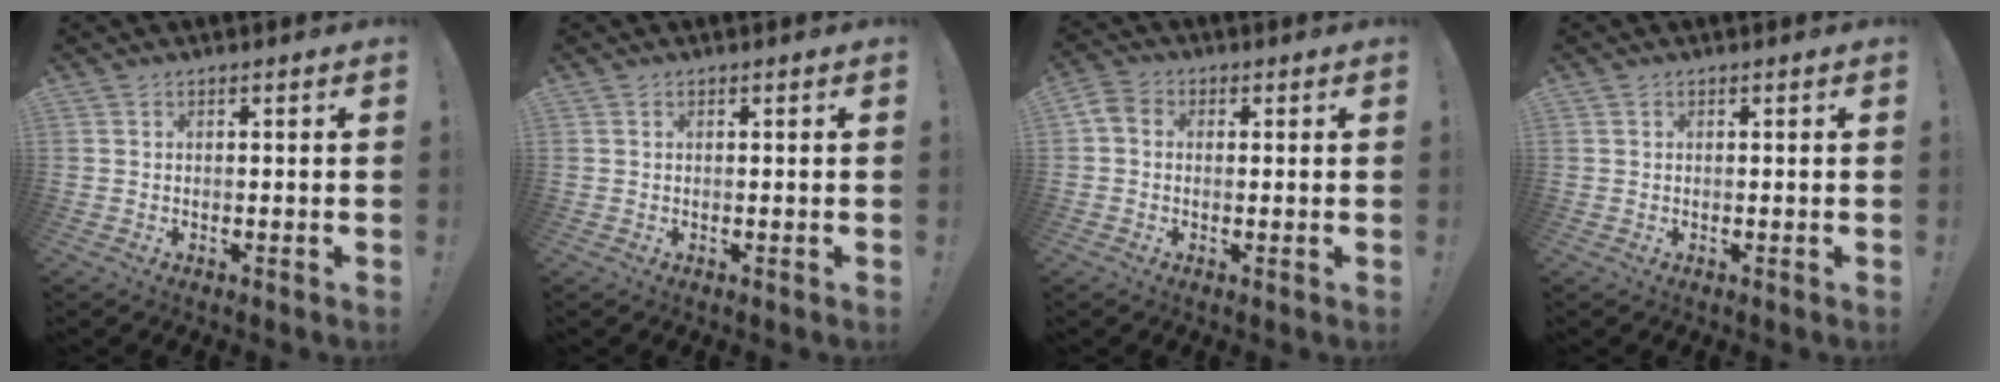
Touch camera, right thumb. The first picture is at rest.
{"total": 0.0}
{"total": 3.8, "force": [0.1, 3.0, 2.4], "torque": [-0.051, 0.009, 0.003]}
{"total": 0.0}